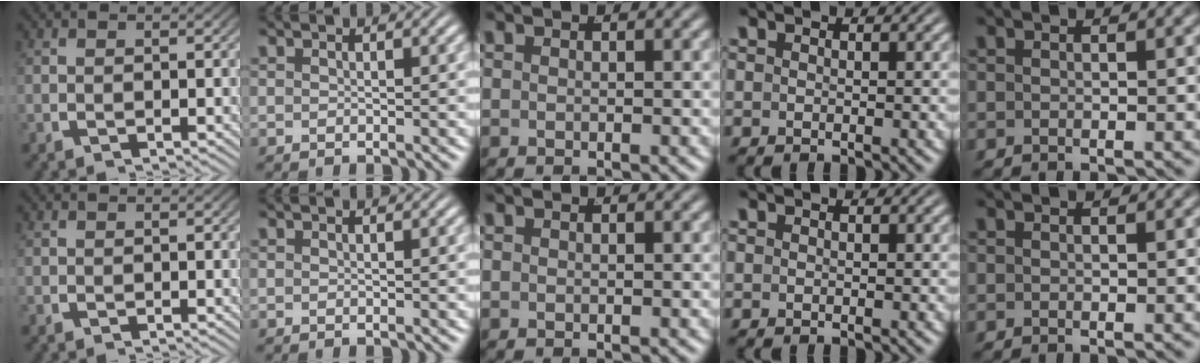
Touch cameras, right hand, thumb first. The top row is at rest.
{}